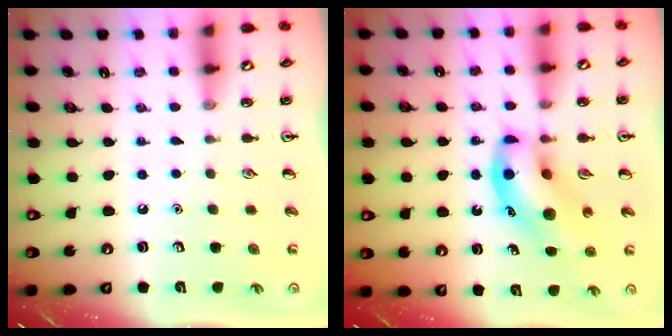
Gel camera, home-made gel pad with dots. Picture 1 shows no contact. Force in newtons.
{"total": 11.5, "press": 11.1, "slide": 3.1}